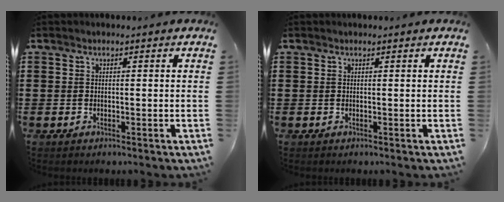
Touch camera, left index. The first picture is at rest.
{"total": 0.0}